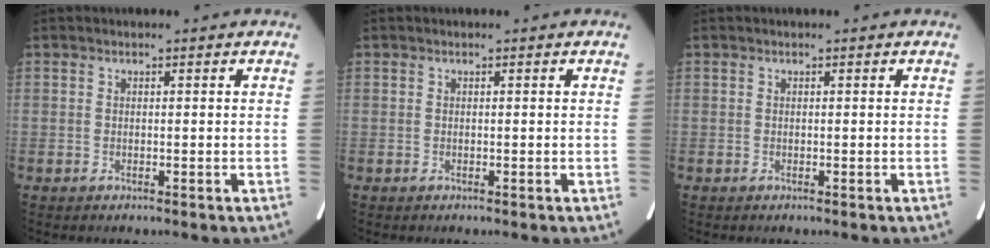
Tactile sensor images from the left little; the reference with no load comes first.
{"total": 0.0}
{"total": 0.0}